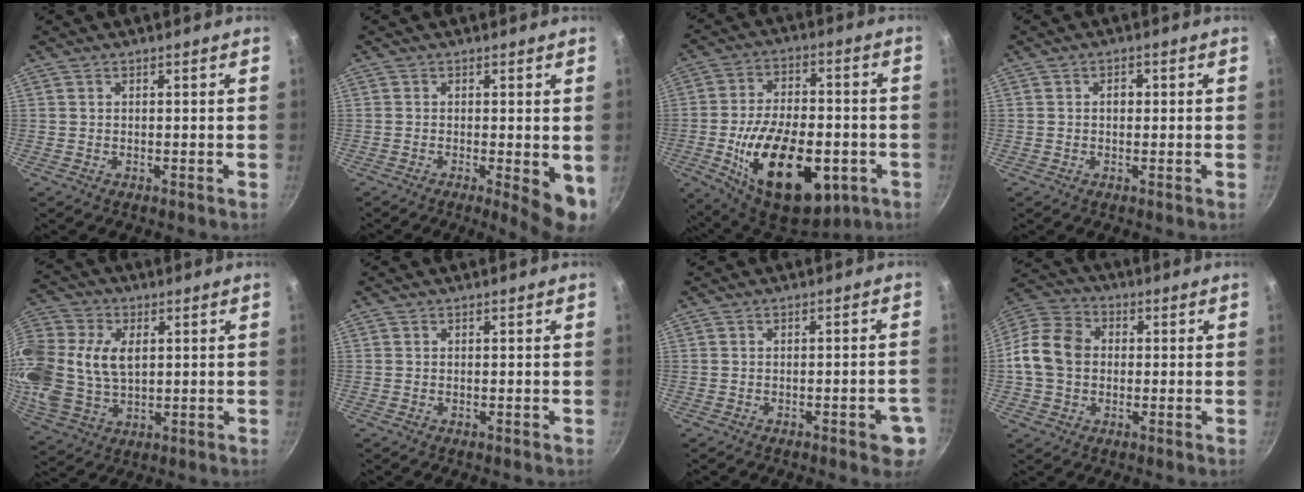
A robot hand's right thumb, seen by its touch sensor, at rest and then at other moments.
{"total": 6.8, "force": [-1.2, 1.7, 6.4], "torque": [-0.073, -0.007, -0.012]}
{"total": 27.8, "force": [-7.2, 14.6, 22.6], "torque": [-0.364, 0.019, -0.105]}
{"total": 1.9, "force": [0.1, 1.4, 1.2], "torque": [-0.013, 0.004, -0.001]}
{"total": 22.5, "force": [4.3, 15.9, 15.3], "torque": [-0.366, 0.024, 0.083]}
{"total": 0.0}
{"total": 5.2, "force": [-2.2, 1.6, 4.5], "torque": [-0.047, 0.009, -0.024]}
{"total": 11.8, "force": [0.0, 9.4, 7.1], "torque": [-0.111, 0.022, -0.020]}